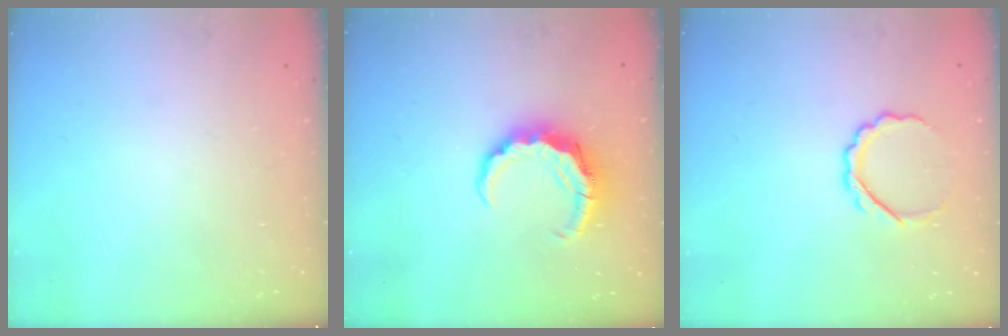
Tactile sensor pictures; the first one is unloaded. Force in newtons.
{"total": 7.5, "press": 7.5, "slide": 1.0}
{"total": 6.0, "press": 6.0, "slide": 0.4}